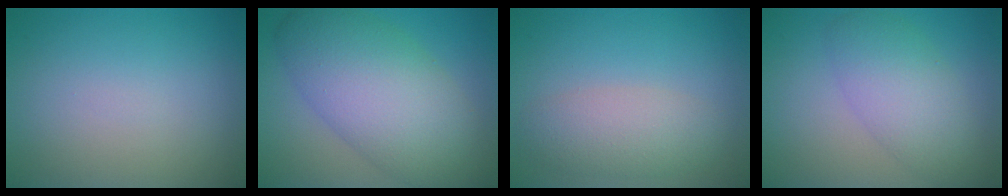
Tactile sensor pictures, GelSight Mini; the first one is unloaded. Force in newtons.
{"total": 10.4, "press": 10.4, "slide": 0.5}
{"total": 3.7, "press": 3.7, "slide": 0.2}
{"total": 5.0, "press": 5.0, "slide": 0.2}